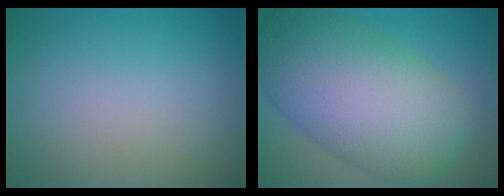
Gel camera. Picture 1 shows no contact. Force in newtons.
{"total": 12.8, "press": 12.8, "slide": 0.3}